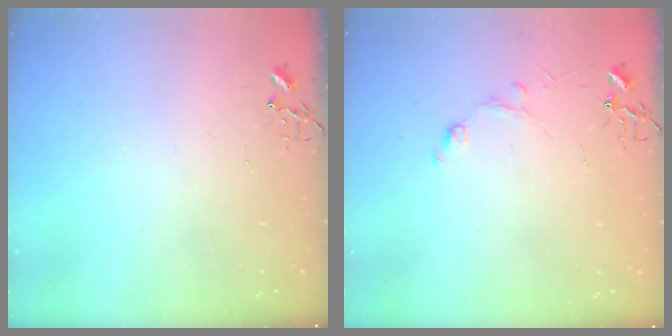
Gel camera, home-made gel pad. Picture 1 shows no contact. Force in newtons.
{"total": 7.3, "press": 7.3, "slide": 0.8}